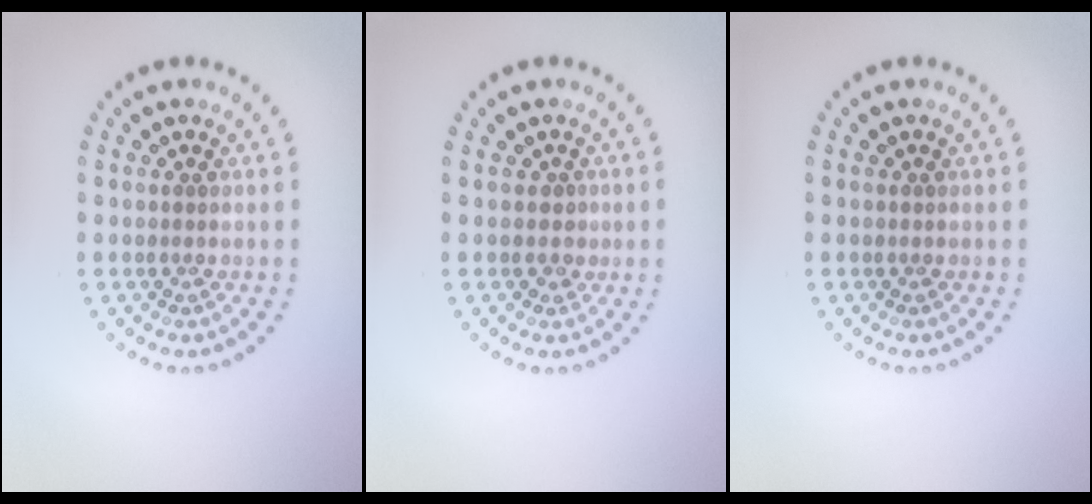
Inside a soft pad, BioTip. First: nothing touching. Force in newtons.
{"total": 0.8, "press": 0.4, "slide": 0.7}
{"total": 0.0}